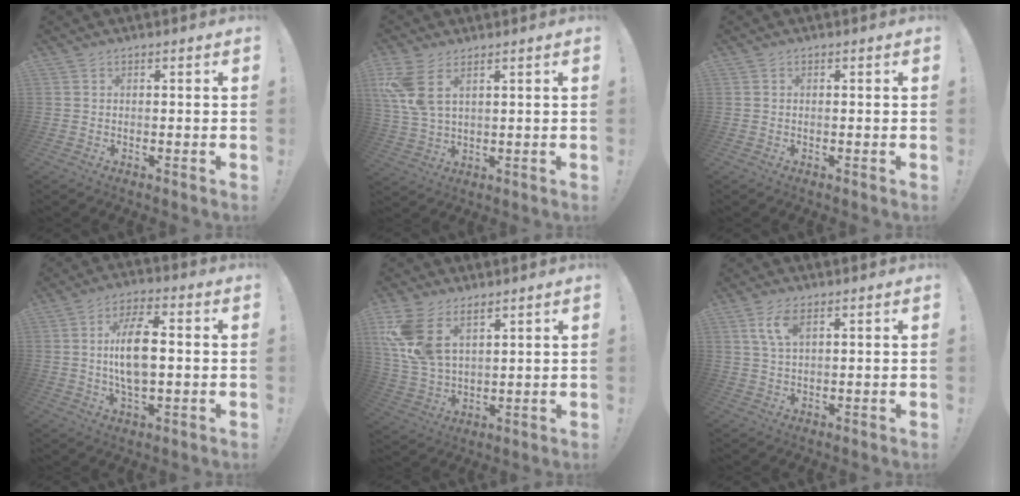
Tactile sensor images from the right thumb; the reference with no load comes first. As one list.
[{"total": 8.6, "force": [4.2, 3.9, 6.4], "torque": [-0.145, -0.017, 0.082]}, {"total": 0.0}, {"total": 12.2, "force": [0.7, 5.4, 10.9], "torque": [-0.195, -0.001, 0.007]}, {"total": 12.0, "force": [6.7, 7.1, 7.0], "torque": [-0.152, -0.026, 0.134]}, {"total": 5.9, "force": [2.7, 2.6, 4.6], "torque": [-0.080, 0.000, 0.048]}]